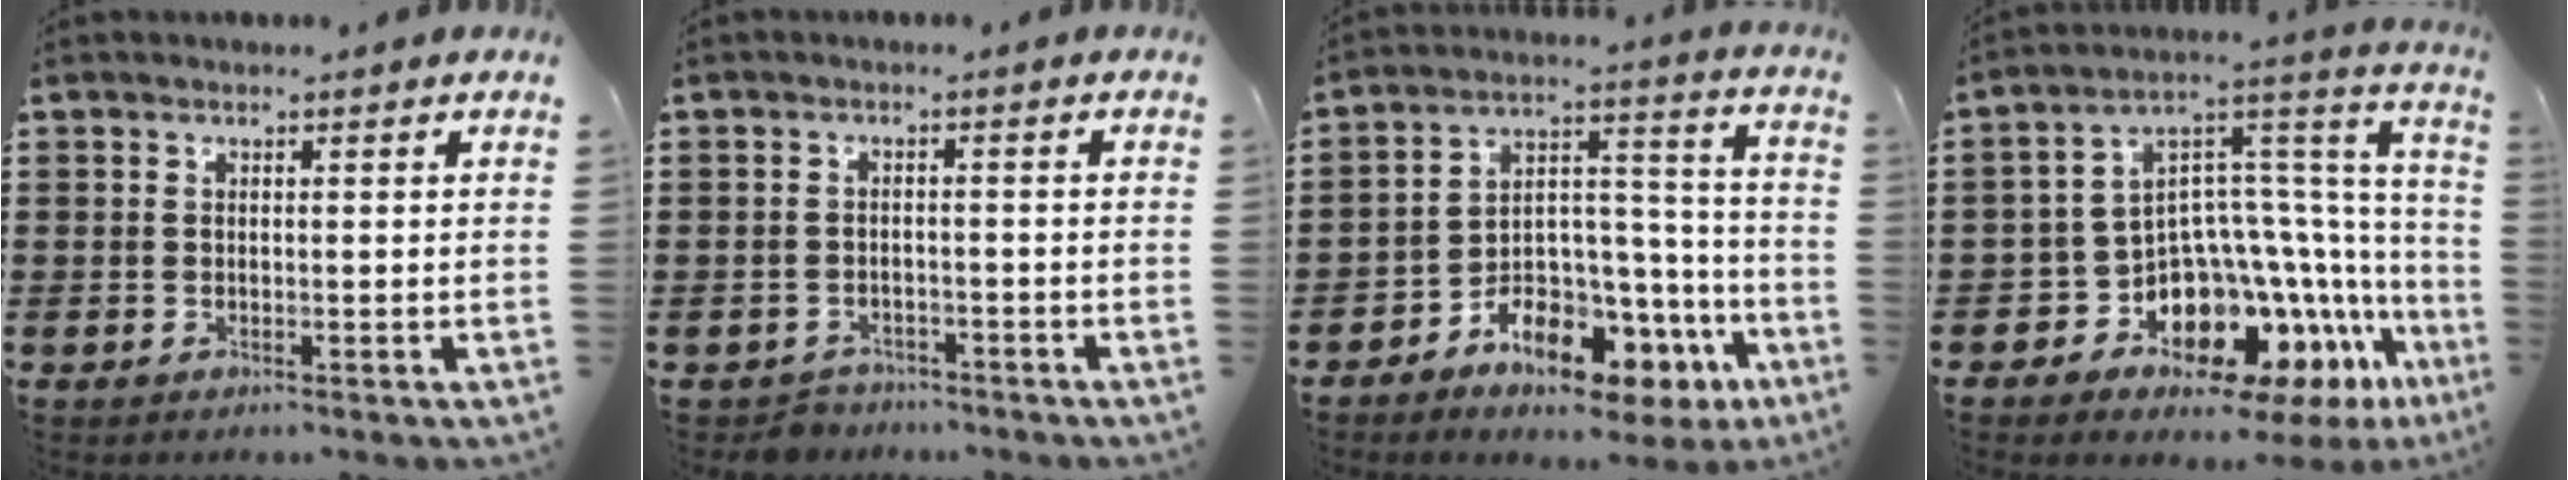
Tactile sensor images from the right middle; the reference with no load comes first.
{"total": 2.5, "force": [-2.4, 0.6, -0.3], "torque": [-0.003, 0.001, -0.054]}
{"total": 8.7, "force": [-6.6, 4.3, 3.6], "torque": [-0.064, 0.017, -0.119]}
{"total": 9.9, "force": [-6.8, 5.4, 4.8], "torque": [-0.112, -0.027, -0.132]}